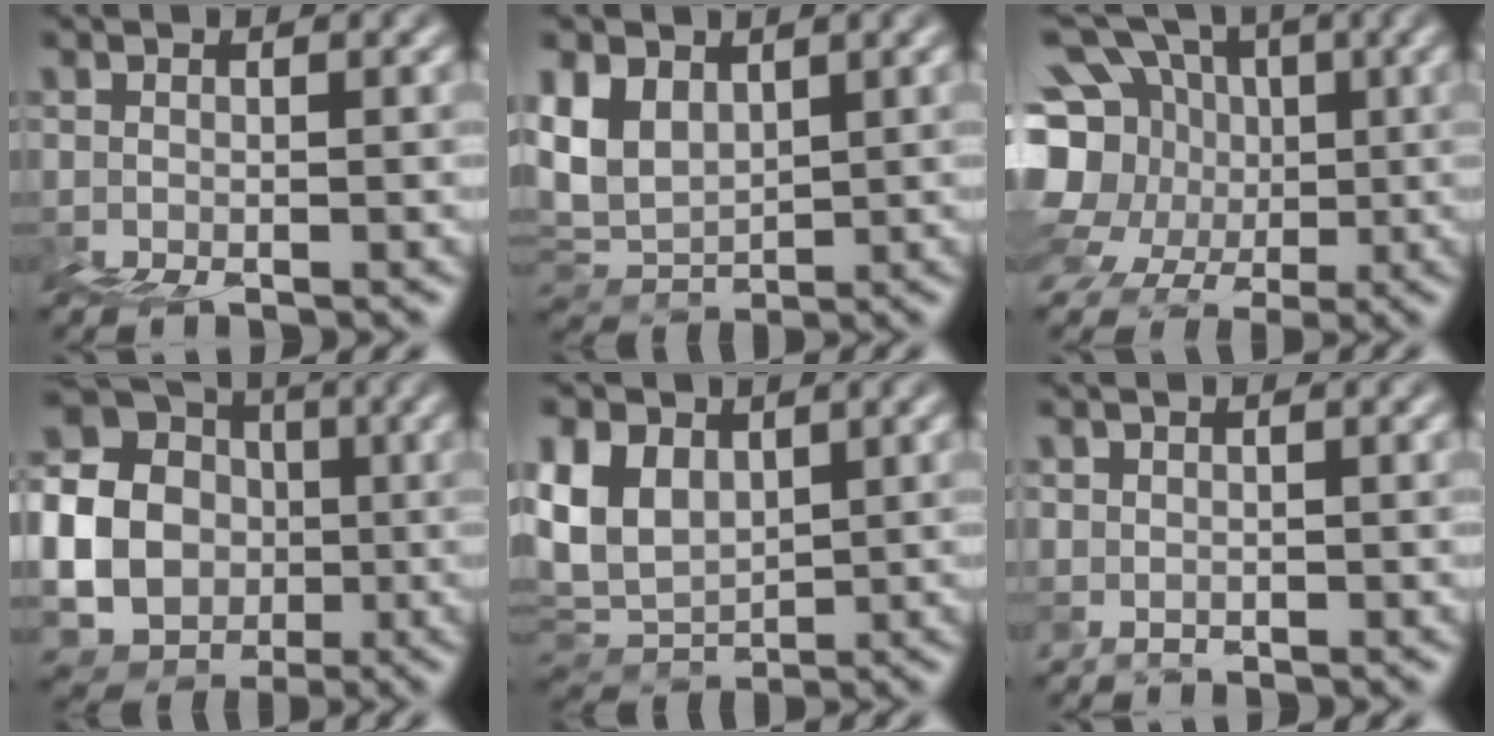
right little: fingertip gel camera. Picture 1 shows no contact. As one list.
[{"total": 4.5, "force": [3.3, 2.6, 1.7], "torque": [-0.048, 0.007, 0.068]}, {"total": 13.8, "force": [2.7, 11.9, 6.4], "torque": [-0.168, 0.029, 0.040]}, {"total": 22.0, "force": [0.3, 21.1, 6.1], "torque": [-0.142, 0.003, -0.043]}, {"total": 5.9, "force": [3.5, 3.9, 2.8], "torque": [-0.086, 0.022, 0.070]}, {"total": 1.1, "force": [0.8, 0.2, -0.7], "torque": [0.026, 0.004, 0.021]}]